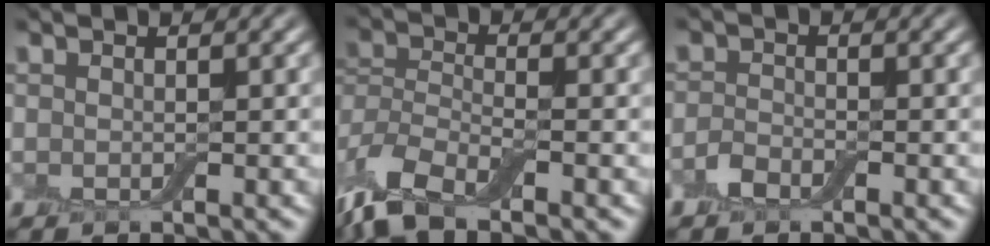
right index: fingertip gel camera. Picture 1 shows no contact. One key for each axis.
{"total": 6.6, "fx": -4.7, "fy": 2.4, "fz": 3.9, "tx": -0.078, "ty": -0.005, "tz": -0.104}
{"total": 1.7, "fx": -1.1, "fy": 0.9, "fz": 0.9, "tx": -0.018, "ty": 0.004, "tz": -0.025}